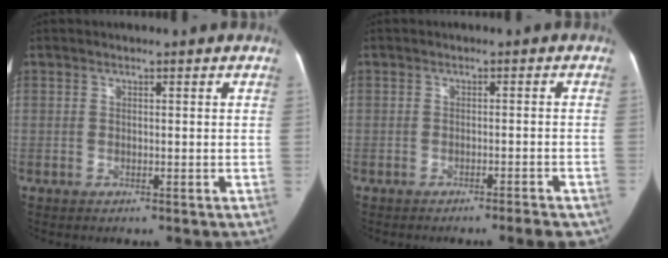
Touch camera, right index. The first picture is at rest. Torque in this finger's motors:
{"motor_torque": [0.24, -0.28, 0.12, 0.03]}